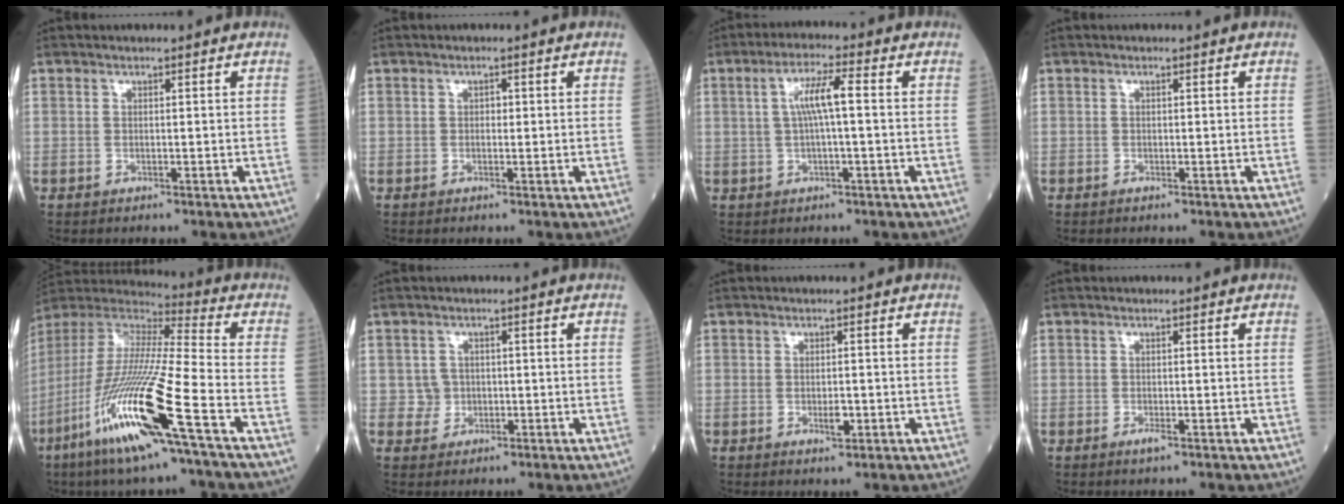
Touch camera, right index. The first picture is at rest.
{"total": 0.7, "force": [0.1, 0.5, 0.5], "torque": [-0.005, 0.002, -0.001]}
{"total": 5.4, "force": [0.6, 0.4, 5.4], "torque": [-0.103, 0.014, 0.011]}
{"total": 0.0}
{"total": 21.5, "force": [-10.1, 0.1, 19.0], "torque": [-0.424, -0.060, -0.204]}
{"total": 2.3, "force": [-0.2, 2.3, 0.3], "torque": [0.003, 0.007, -0.003]}
{"total": 2.6, "force": [-0.8, 0.7, 2.3], "torque": [-0.043, -0.002, -0.010]}
{"total": 1.2, "force": [-0.6, 0.1, 1.0], "torque": [-0.018, -0.002, -0.011]}